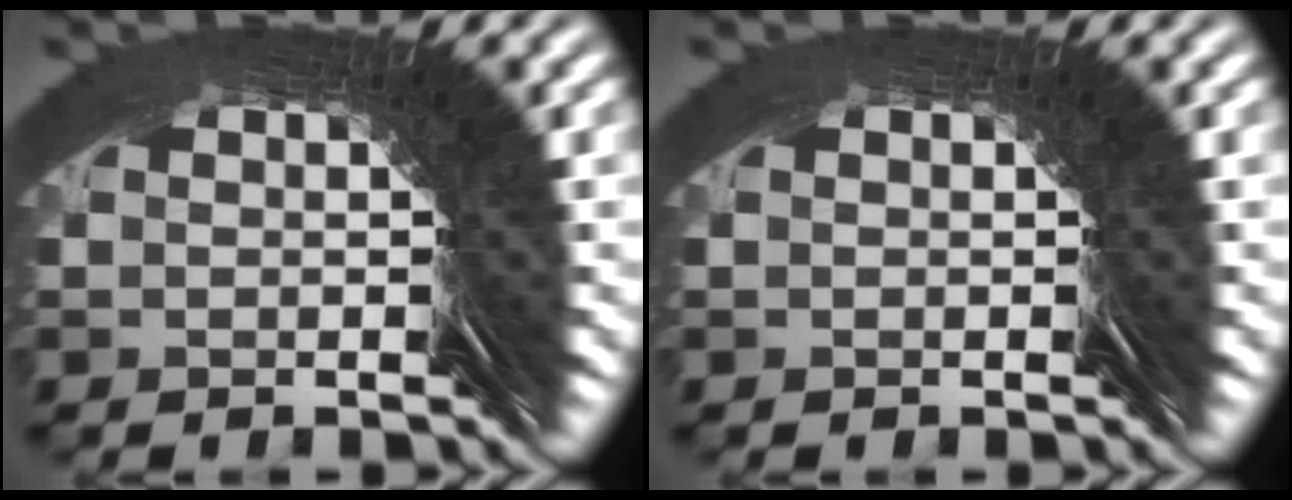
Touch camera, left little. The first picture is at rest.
{"total": 0.0}